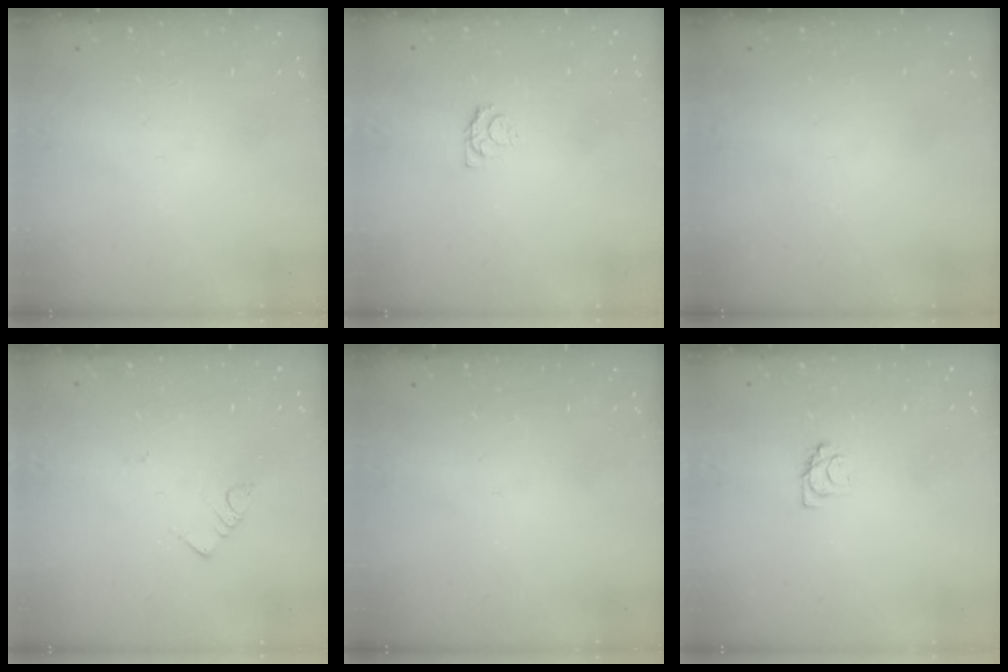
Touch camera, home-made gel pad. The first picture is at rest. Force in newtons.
{"total": 4.0, "press": 4.0, "slide": 0.4}
{"total": 0.0}
{"total": 2.7, "press": 2.6, "slide": 0.5}
{"total": 0.0}
{"total": 3.6, "press": 3.6, "slide": 0.4}